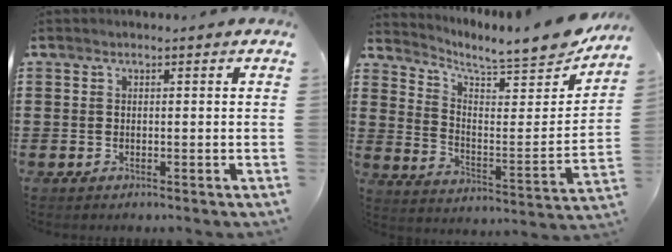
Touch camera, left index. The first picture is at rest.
{"total": 6.9, "force": [6.4, 0.7, 2.5], "torque": [-0.057, -0.057, 0.105]}